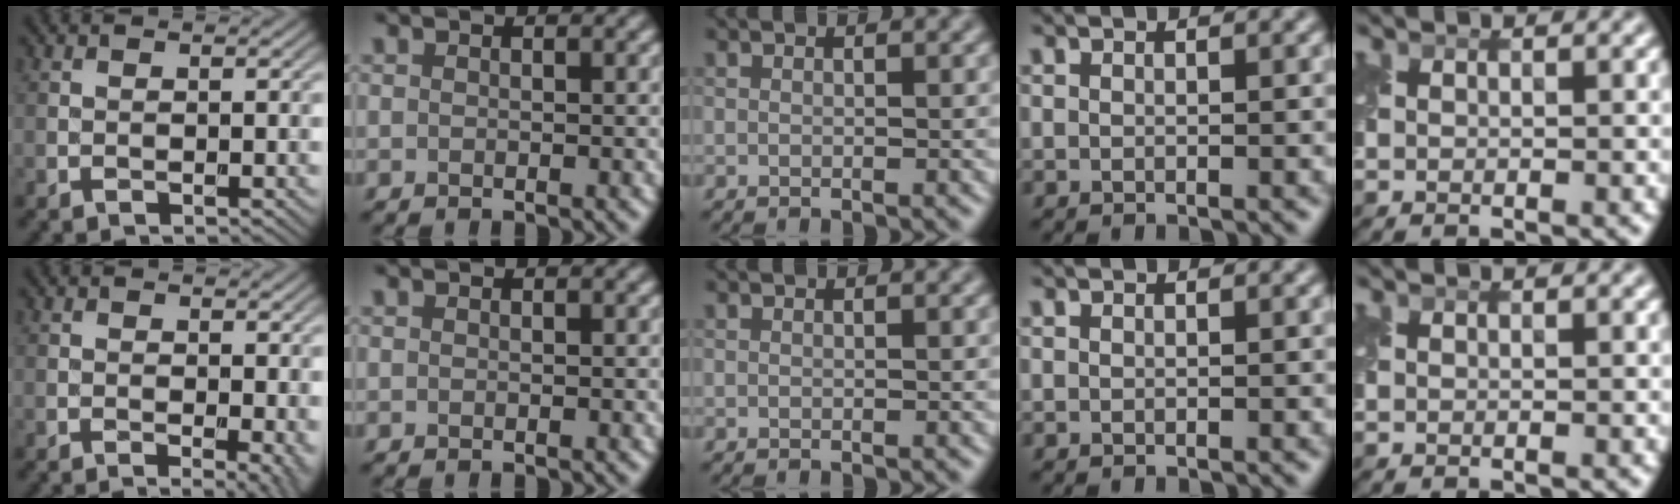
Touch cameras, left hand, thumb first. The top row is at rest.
{"thumb": {"total": 3.2, "force": [-0.5, 0.7, 3.0], "torque": [-0.039, -0.006, -0.007]}}